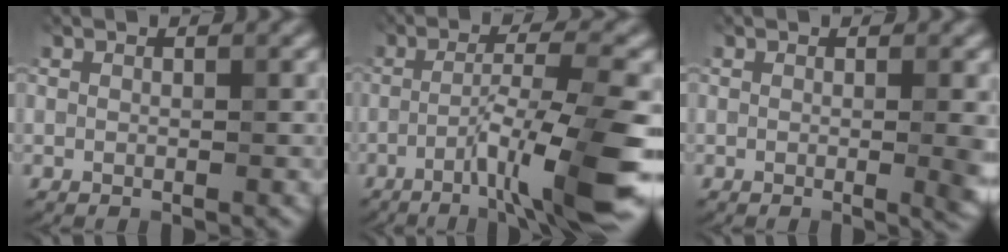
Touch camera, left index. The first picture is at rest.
{"total": 9.4, "force": [-4.3, 0.9, 8.4], "torque": [-0.125, 0.010, -0.073]}
{"total": 2.7, "force": [-0.1, 0.7, 2.6], "torque": [-0.025, -0.004, -0.004]}